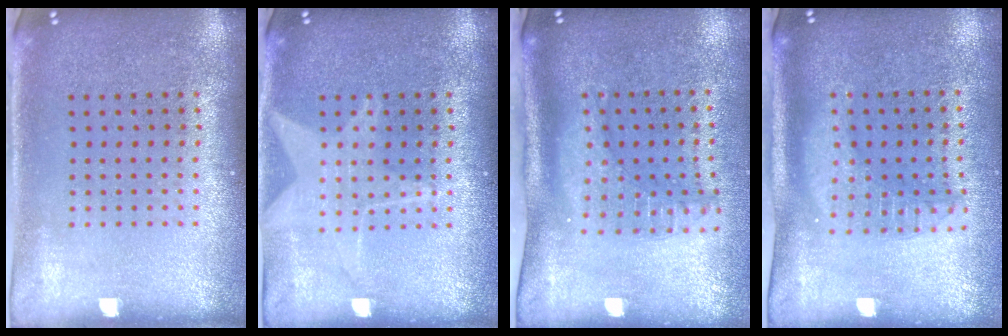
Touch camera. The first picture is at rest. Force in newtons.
{"total": 2.0, "press": 2.0, "slide": 0.4}
{"total": 2.1, "press": 1.5, "slide": 1.4}
{"total": 1.8, "press": 1.5, "slide": 1.0}